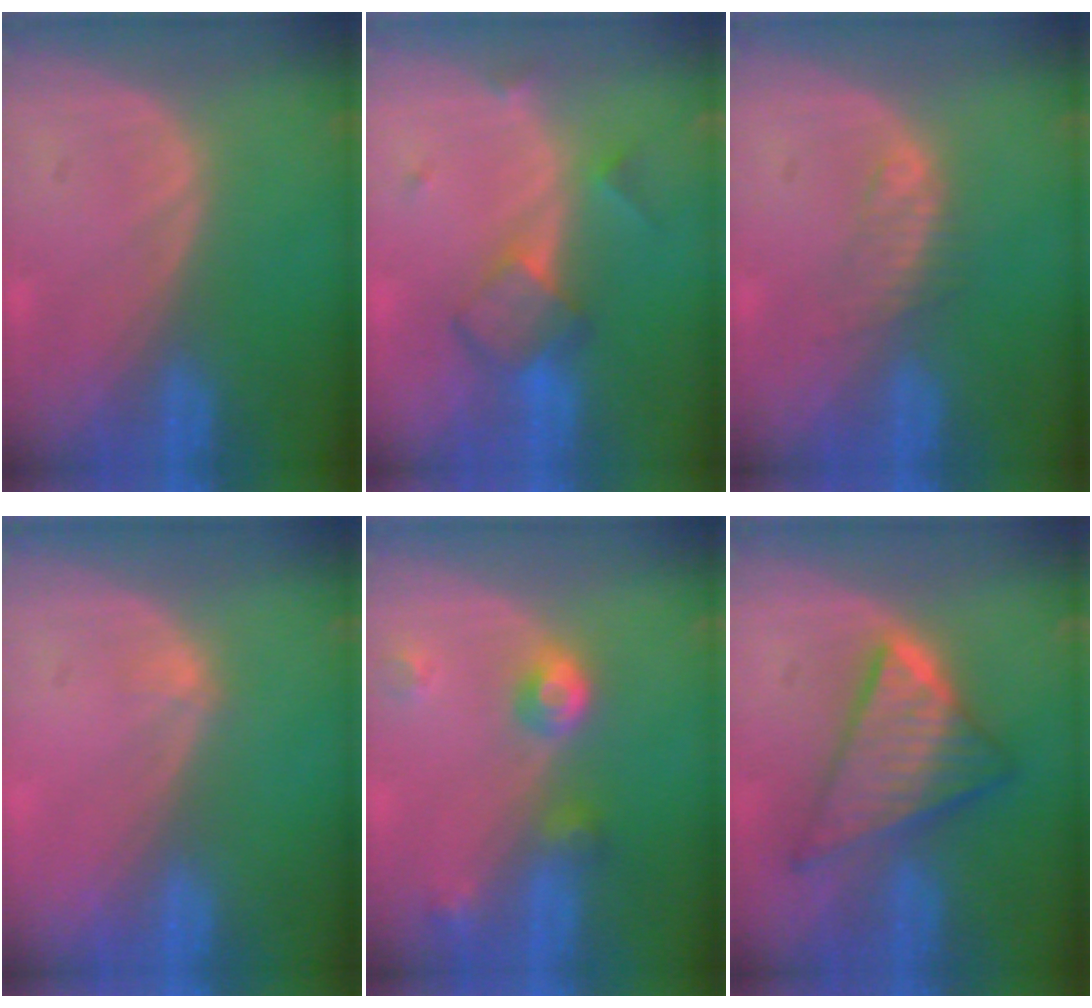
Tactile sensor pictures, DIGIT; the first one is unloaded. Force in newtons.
{"total": 5.9, "press": 5.2, "slide": 2.9}
{"total": 2.3, "press": 2.3, "slide": 0.2}
{"total": 0.8, "press": 0.6, "slide": 0.5}
{"total": 4.8, "press": 4.3, "slide": 2.0}
{"total": 9.0, "press": 9.0, "slide": 0.7}